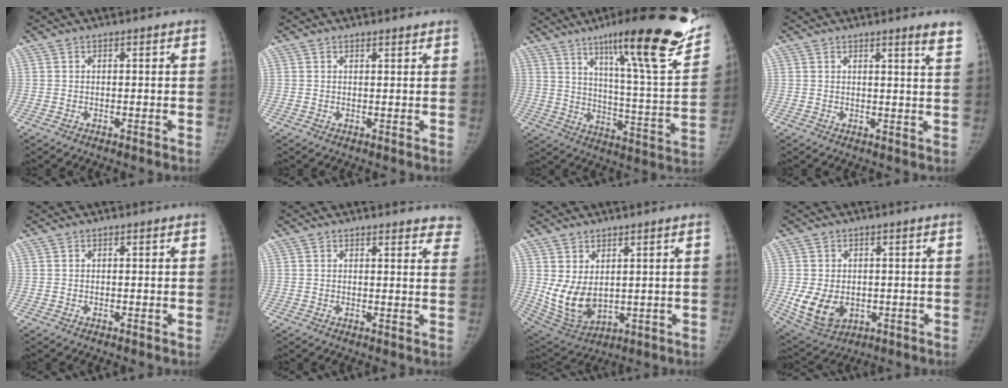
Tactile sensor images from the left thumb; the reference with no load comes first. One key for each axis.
{"total": 1.4, "fx": 1.3, "fy": 0.3, "fz": 0.5, "tx": -0.004, "ty": -0.007, "tz": 0.019}
{"total": 28.8, "fx": 19.0, "fy": 4.1, "fz": 21.2, "tx": -0.285, "ty": -0.085, "tz": 0.274}
{"total": 4.8, "fx": 3.8, "fy": -0.2, "fz": 3.0, "tx": -0.035, "ty": -0.026, "tz": 0.041}
{"total": 0.0}
{"total": 8.0, "fx": 7.4, "fy": 2.3, "fz": 2.1, "tx": 0.021, "ty": -0.028, "tz": 0.061}
{"total": 9.1, "fx": 1.5, "fy": 5.7, "fz": 7.0, "tx": -0.120, "ty": -0.022, "tz": 0.055}
{"total": 8.9, "fx": -1.3, "fy": 6.5, "fz": 5.9, "tx": -0.098, "ty": -0.008, "tz": -0.005}